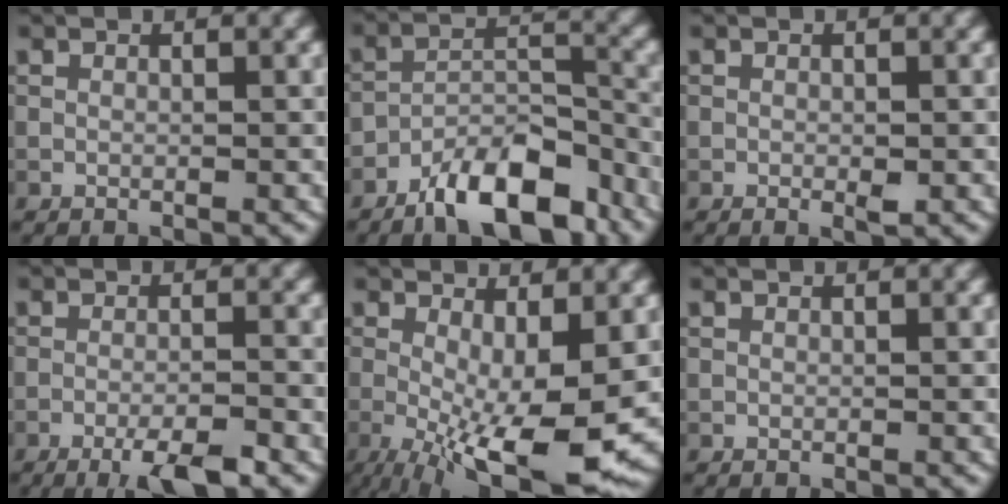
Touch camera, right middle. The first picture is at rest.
{"total": 8.9, "force": [-6.4, 3.2, 5.3], "torque": [-0.071, 0.005, -0.117]}
{"total": 1.0, "force": [-0.2, 0.4, 0.9], "torque": [-0.013, 0.000, -0.001]}
{"total": 4.1, "force": [-2.7, 0.5, 3.1], "torque": [-0.053, 0.001, -0.050]}
{"total": 11.0, "force": [-2.7, 3.2, 10.2], "torque": [-0.176, -0.024, -0.034]}
{"total": 0.0}